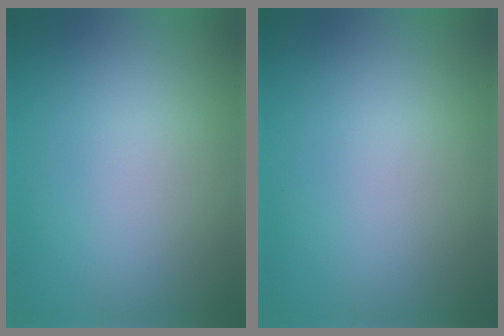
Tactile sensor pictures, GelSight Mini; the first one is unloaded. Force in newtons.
{"total": 0.0}